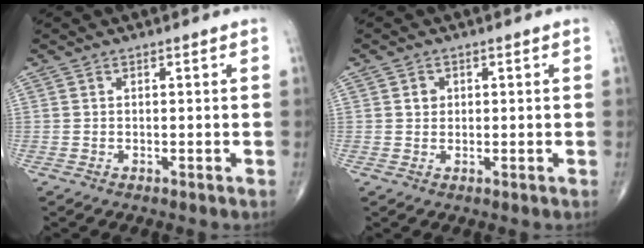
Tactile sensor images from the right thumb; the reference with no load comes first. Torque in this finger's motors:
{"motor_torque": [-0.03, 1.09, 0.31, -0.09, 0.05]}